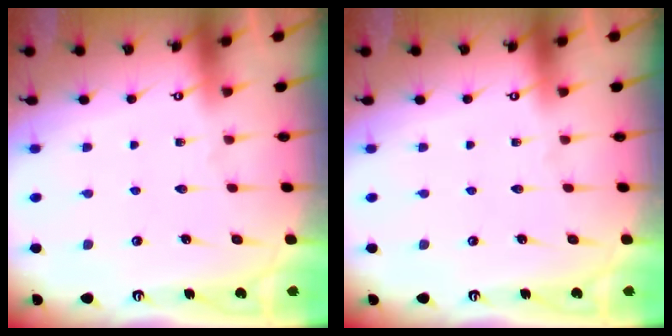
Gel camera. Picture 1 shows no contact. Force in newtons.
{"total": 0.0}